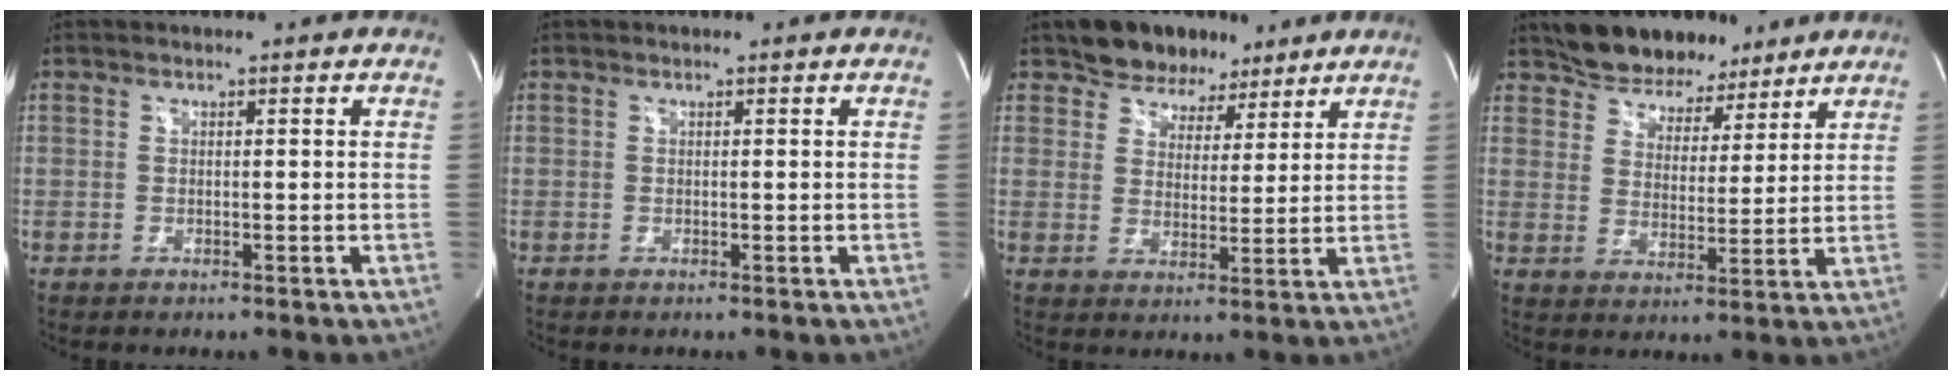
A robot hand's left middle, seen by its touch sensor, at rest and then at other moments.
{"total": 0.0}
{"total": 7.5, "force": [5.7, 4.7, 1.4], "torque": [-0.016, 0.012, 0.092]}
{"total": 9.7, "force": [8.0, 4.8, 2.6], "torque": [-0.033, 0.013, 0.129]}